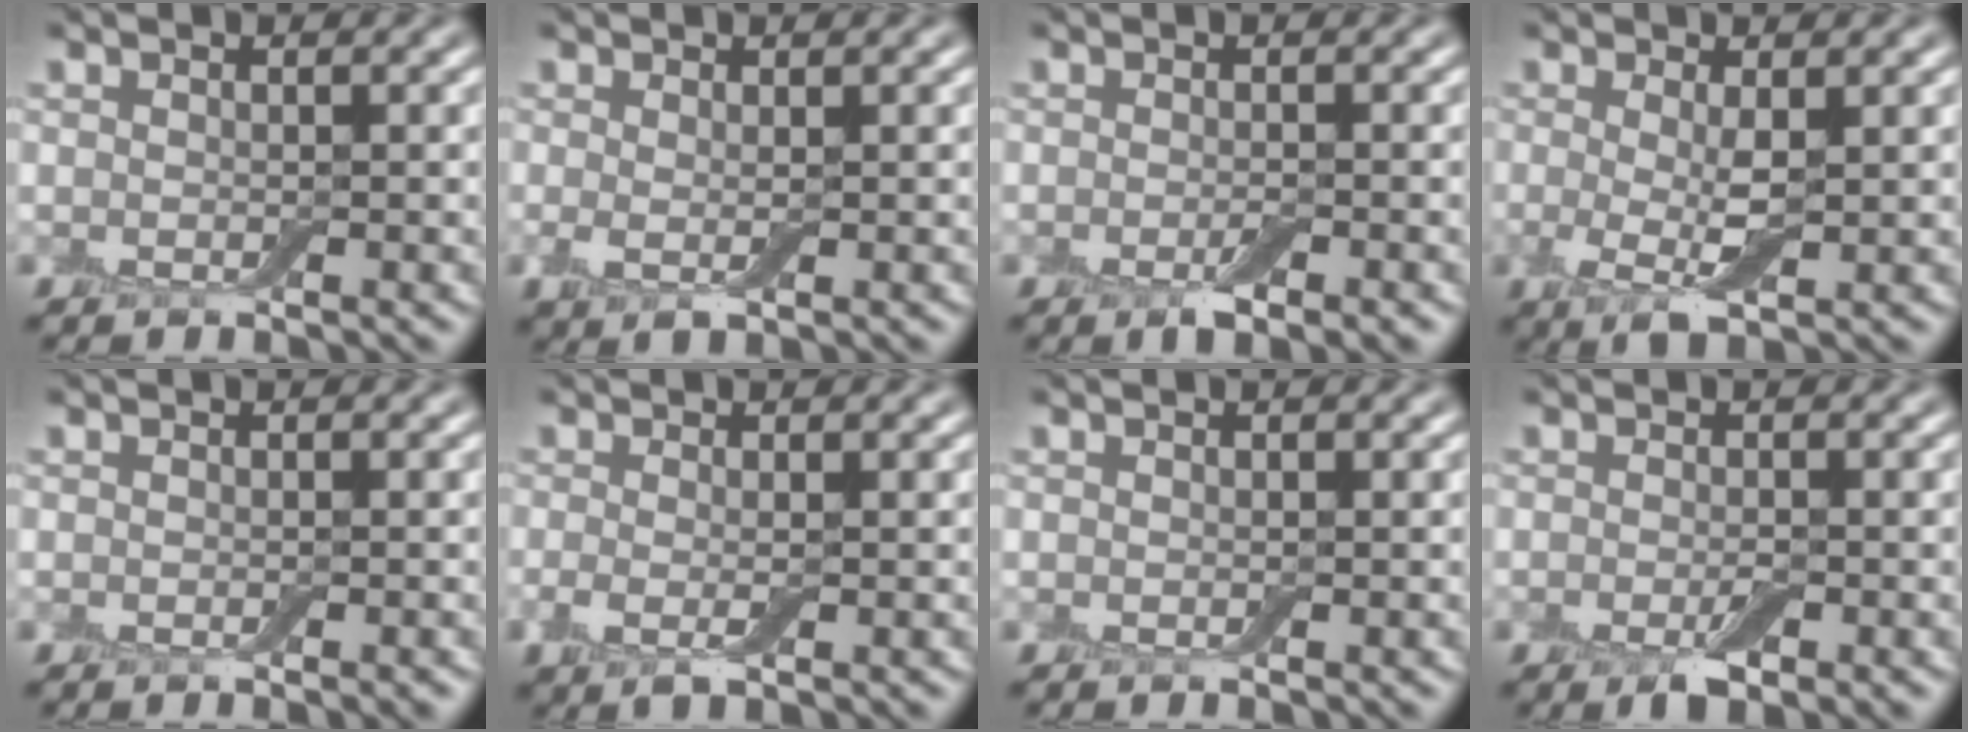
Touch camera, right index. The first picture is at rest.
{"total": 1.6, "force": [0.1, 0.5, 1.5], "torque": [-0.031, -0.005, 0.004]}
{"total": 1.9, "force": [-1.0, 0.4, 1.6], "torque": [-0.025, -0.004, -0.017]}
{"total": 3.0, "force": [0.0, 0.7, 2.9], "torque": [-0.058, -0.007, 0.001]}
{"total": 0.6, "force": [-0.4, 0.0, 0.5], "torque": [-0.006, 0.000, -0.004]}
{"total": 1.9, "force": [-0.3, 0.7, 1.7], "torque": [-0.039, -0.007, -0.006]}
{"total": 0.0}
{"total": 2.2, "force": [-1.0, 0.7, 1.8], "torque": [-0.030, -0.004, -0.018]}